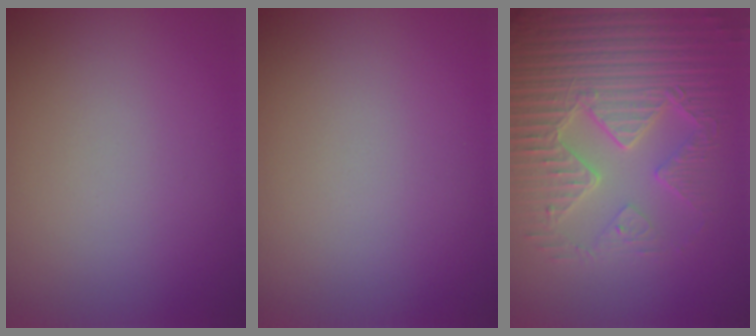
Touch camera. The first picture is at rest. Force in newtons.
{"total": 0.0}
{"total": 7.9, "press": 6.2, "slide": 4.9}